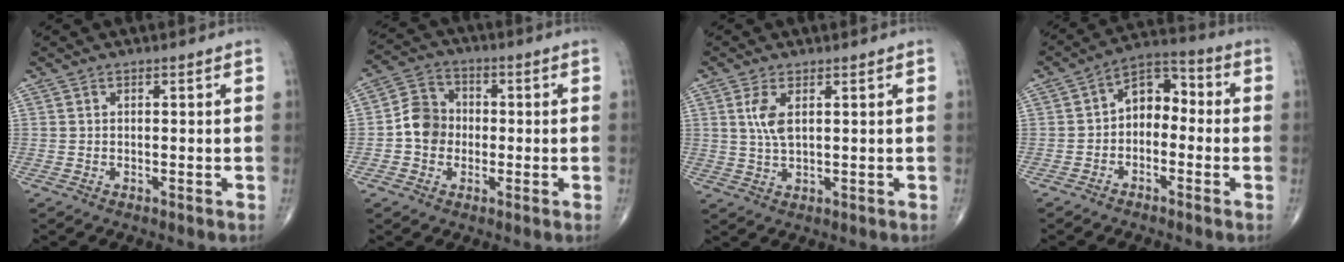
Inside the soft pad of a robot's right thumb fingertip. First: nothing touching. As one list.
[{"total": 7.4, "force": [-0.9, 6.4, 3.4], "torque": [-0.040, 0.023, -0.030]}, {"total": 4.4, "force": [1.4, 1.7, 3.8], "torque": [-0.085, -0.003, 0.033]}, {"total": 7.9, "force": [-1.0, 5.5, 5.7], "torque": [-0.059, 0.041, -0.037]}]